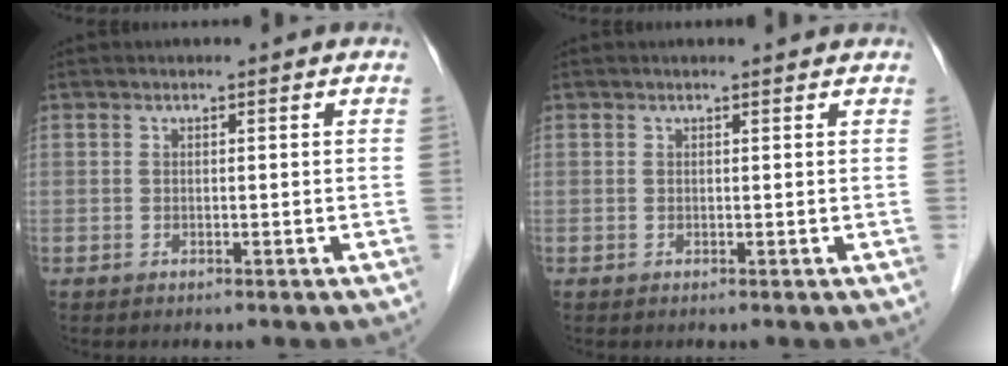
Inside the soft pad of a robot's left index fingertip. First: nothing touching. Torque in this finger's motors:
{"motor_torque": [-0.38, -0.45, -0.06, -0.01]}